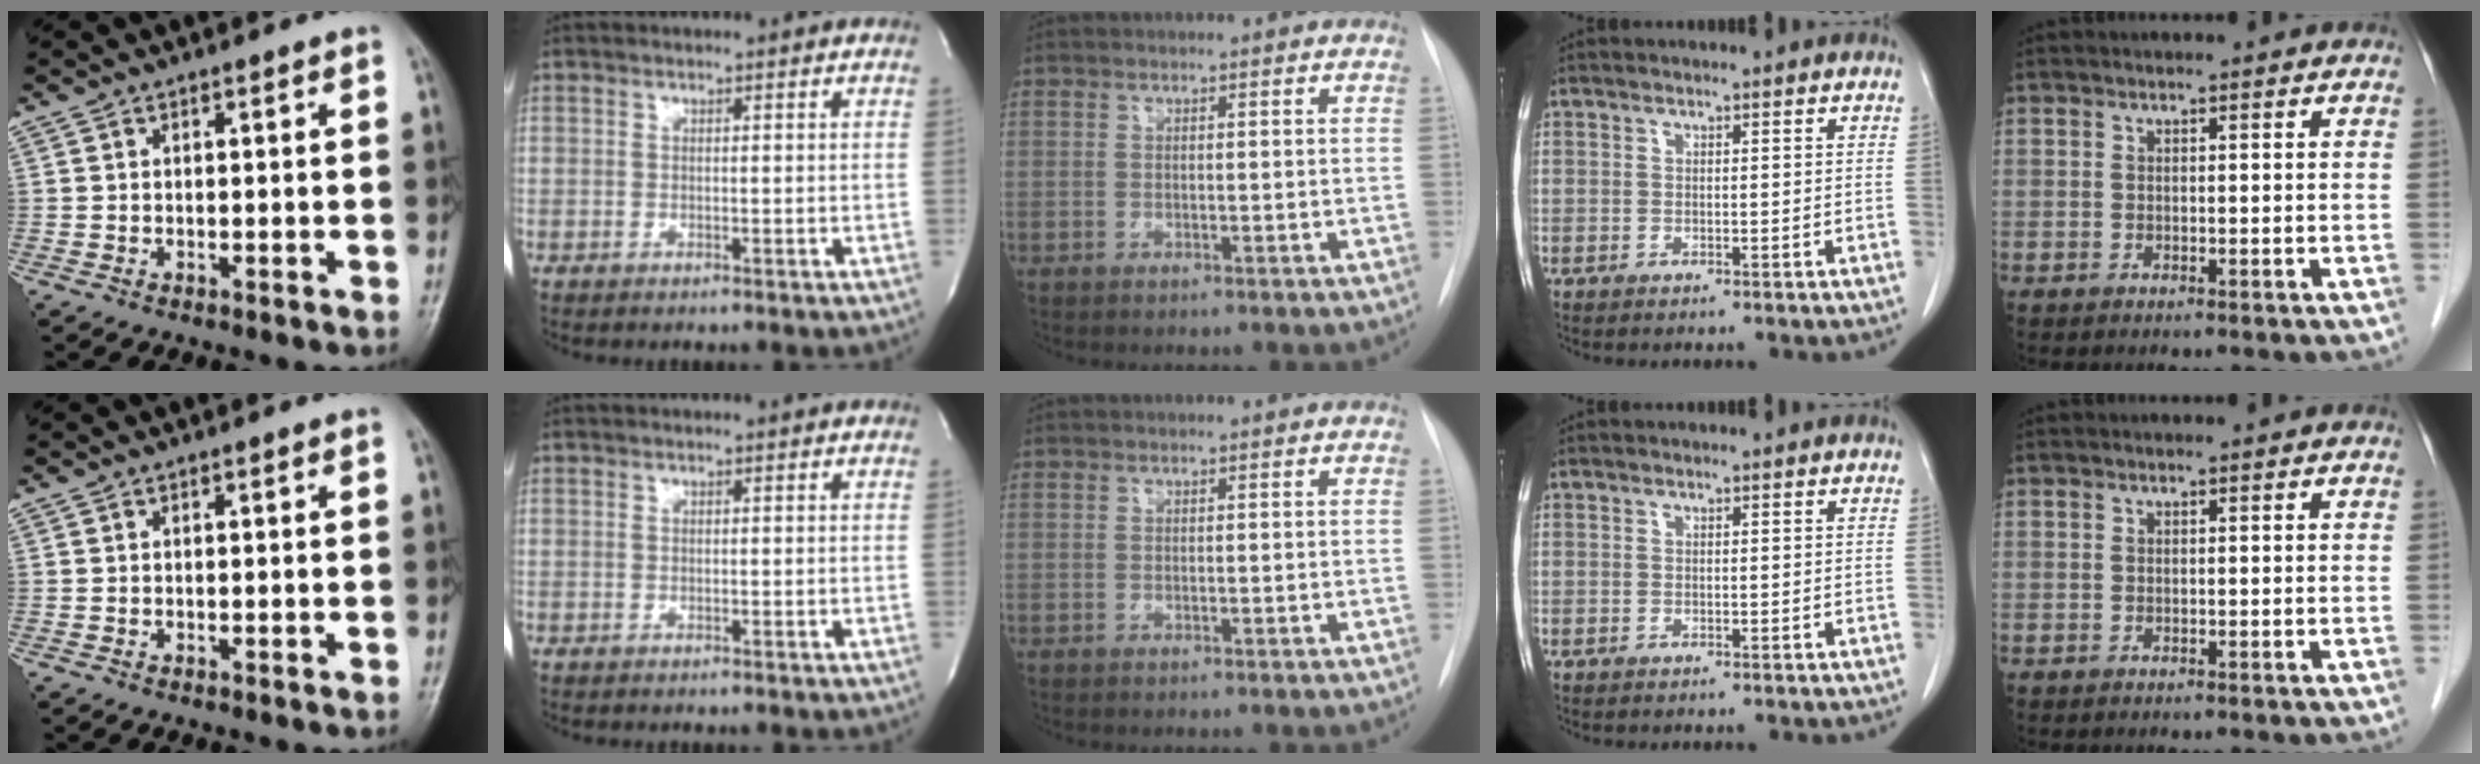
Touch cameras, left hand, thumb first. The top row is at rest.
{}